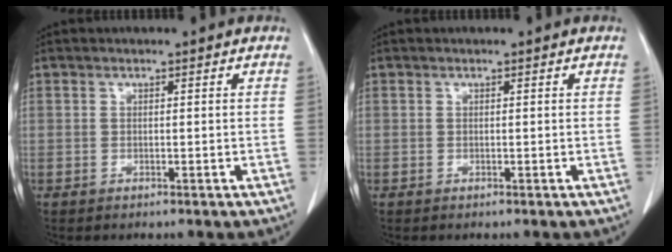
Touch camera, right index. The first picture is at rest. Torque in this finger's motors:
{"motor_torque": [0.11, 0.07, 0.01, 0.01]}